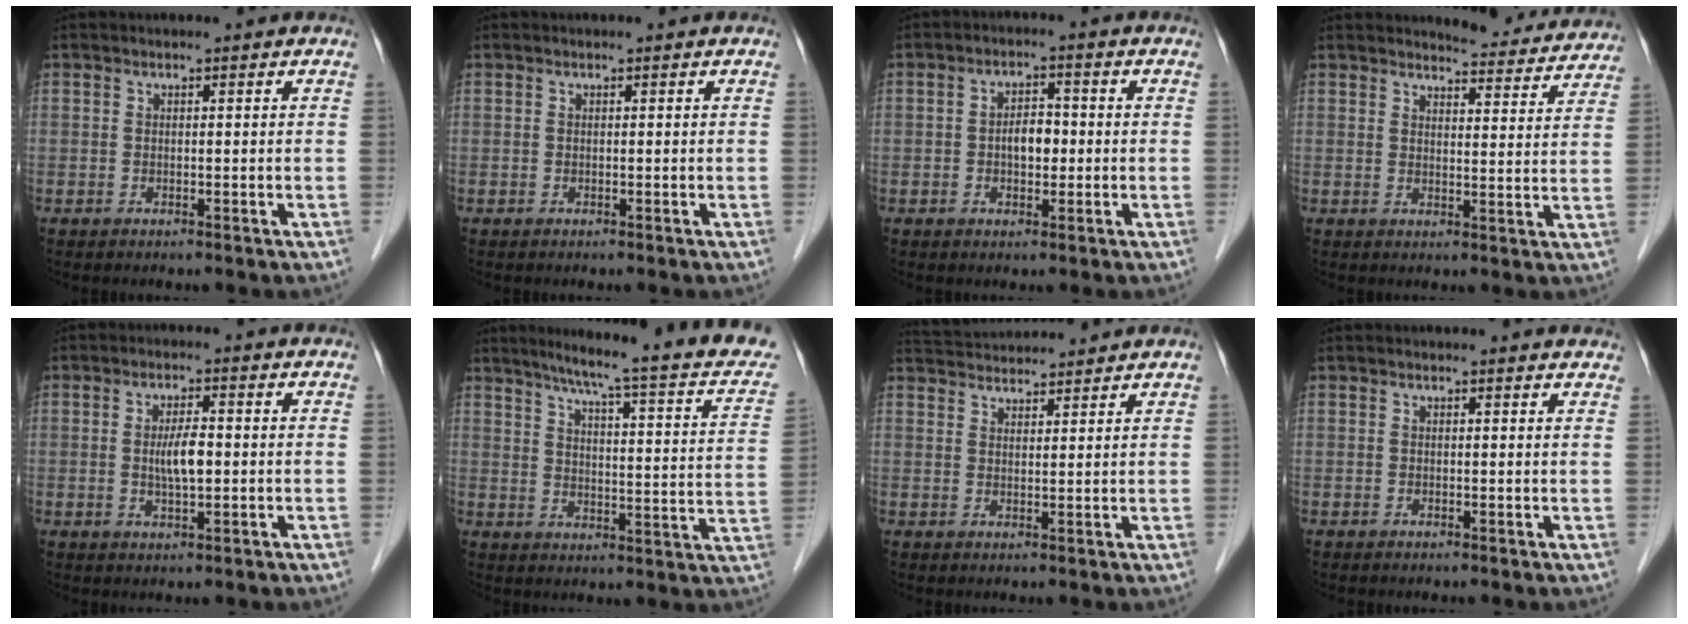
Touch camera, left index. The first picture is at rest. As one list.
[{"total": 0.0}, {"total": 3.7, "force": [-0.5, 2.1, 3.0], "torque": [-0.054, 0.010, -0.008]}, {"total": 10.3, "force": [10.1, 1.7, 1.4], "torque": [-0.002, -0.020, 0.105]}, {"total": 4.2, "force": [-0.2, 1.0, 4.0], "torque": [-0.078, 0.001, -0.002]}, {"total": 20.4, "force": [16.7, 1.2, 11.7], "torque": [-0.154, -0.026, 0.197]}, {"total": 8.2, "force": [8.0, 0.8, 1.8], "torque": [-0.037, 0.036, 0.127]}, {"total": 3.0, "force": [2.9, 0.6, 0.4], "torque": [-0.006, 0.002, 0.017]}]